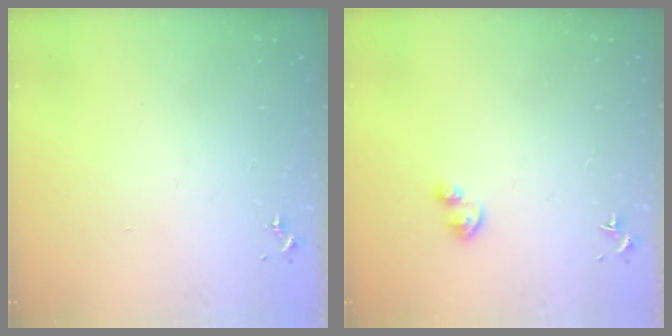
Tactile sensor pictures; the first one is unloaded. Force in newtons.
{"total": 6.0, "press": 6.0, "slide": 0.6}